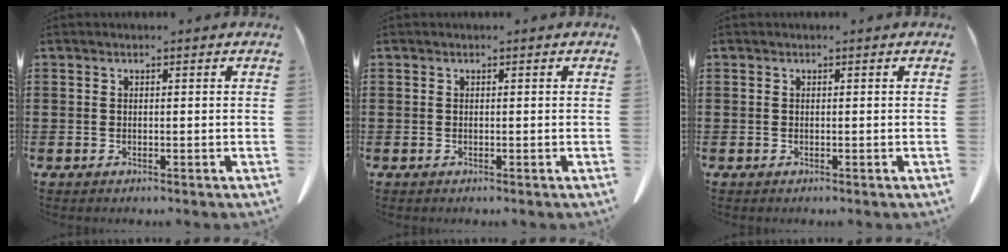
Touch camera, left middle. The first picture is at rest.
{"total": 0.0}
{"total": 0.0}